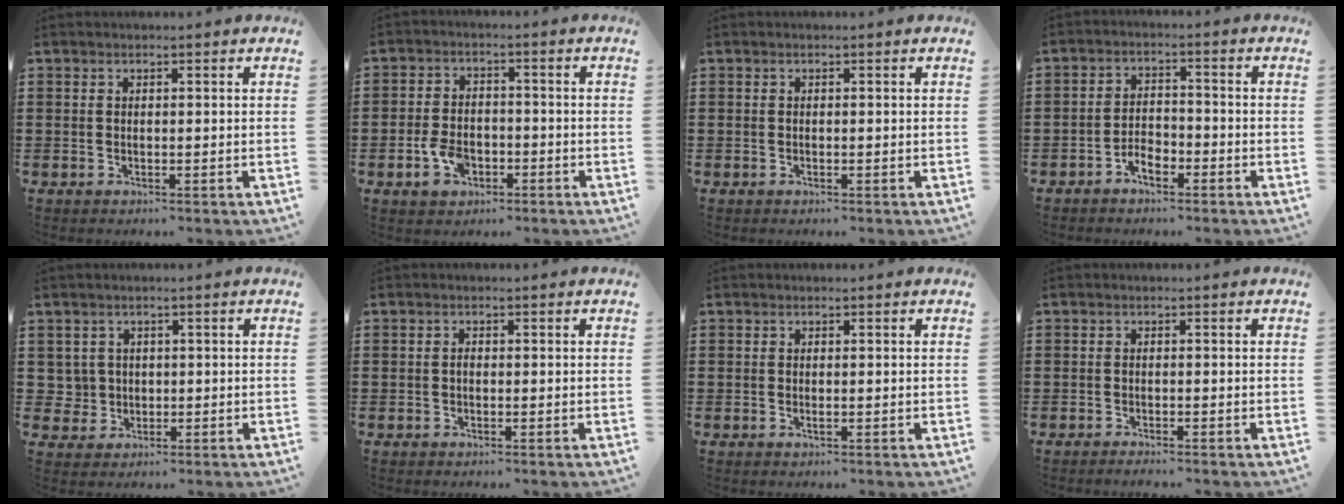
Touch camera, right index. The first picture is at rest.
{"total": 4.5, "force": [-2.0, 2.7, 3.0], "torque": [-0.074, -0.002, -0.041]}
{"total": 0.0}
{"total": 3.3, "force": [-2.4, 1.4, 1.7], "torque": [-0.033, 0.006, -0.048]}
{"total": 2.5, "force": [0.1, 2.5, 0.5], "torque": [-0.023, 0.006, 0.001]}
{"total": 0.8, "force": [-0.3, 0.4, 0.6], "torque": [-0.013, -0.002, -0.005]}
{"total": 0.6, "force": [-0.1, 0.0, 0.5], "torque": [-0.011, -0.007, 0.001]}
{"total": 0.8, "force": [-0.8, -0.1, 0.1], "torque": [-0.003, -0.002, -0.016]}